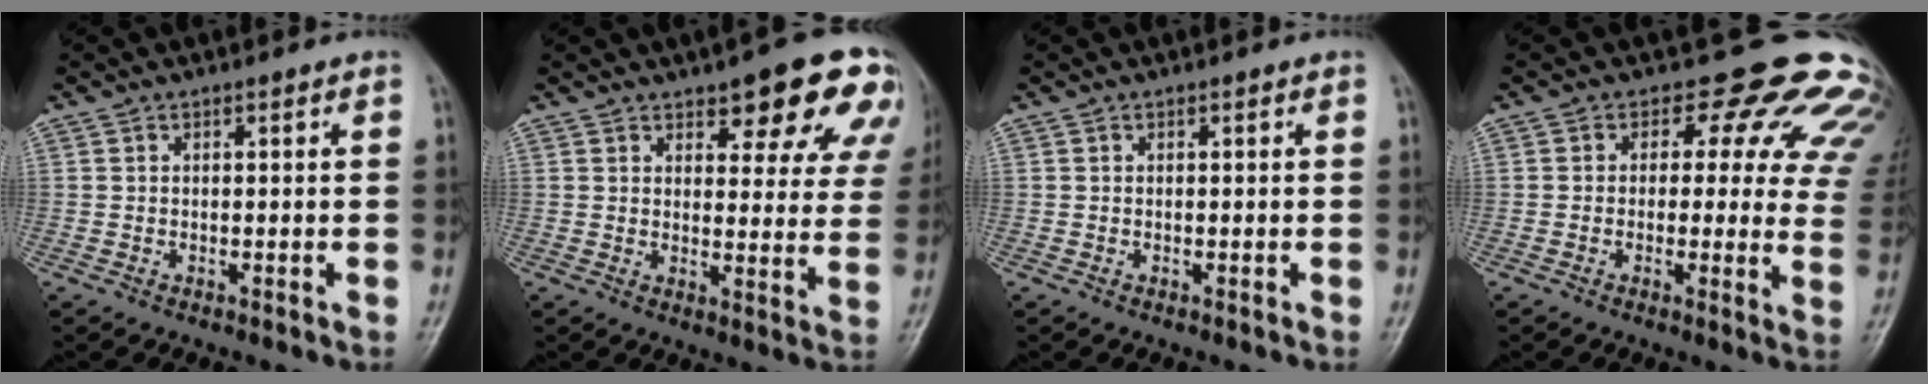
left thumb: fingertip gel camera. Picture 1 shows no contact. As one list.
[{"total": 13.6, "force": [8.4, 5.2, 9.3], "torque": [-0.065, -0.040, 0.097]}, {"total": 0.0}, {"total": 16.7, "force": [12.0, 8.4, 8.0], "torque": [-0.039, -0.053, 0.112]}]